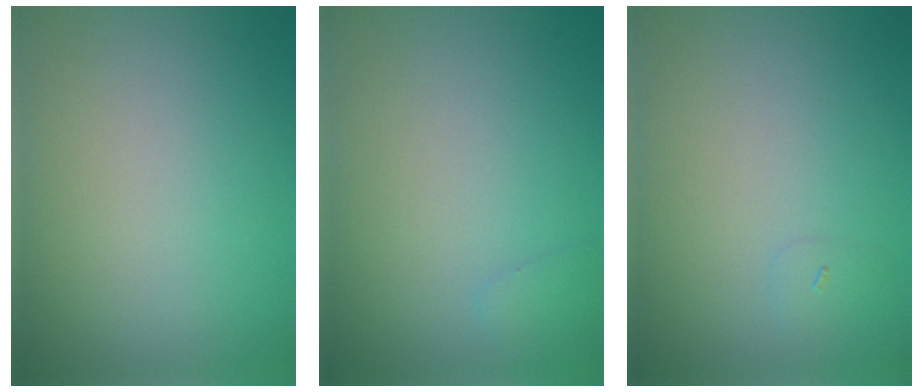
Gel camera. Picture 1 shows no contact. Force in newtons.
{"total": 0.8, "press": 0.8, "slide": 0.0}
{"total": 0.6, "press": 0.6, "slide": 0.1}